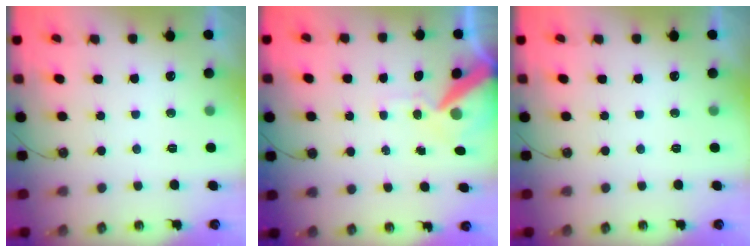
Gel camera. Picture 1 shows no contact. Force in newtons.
{"total": 11.7, "press": 11.6, "slide": 1.5}
{"total": 0.0}